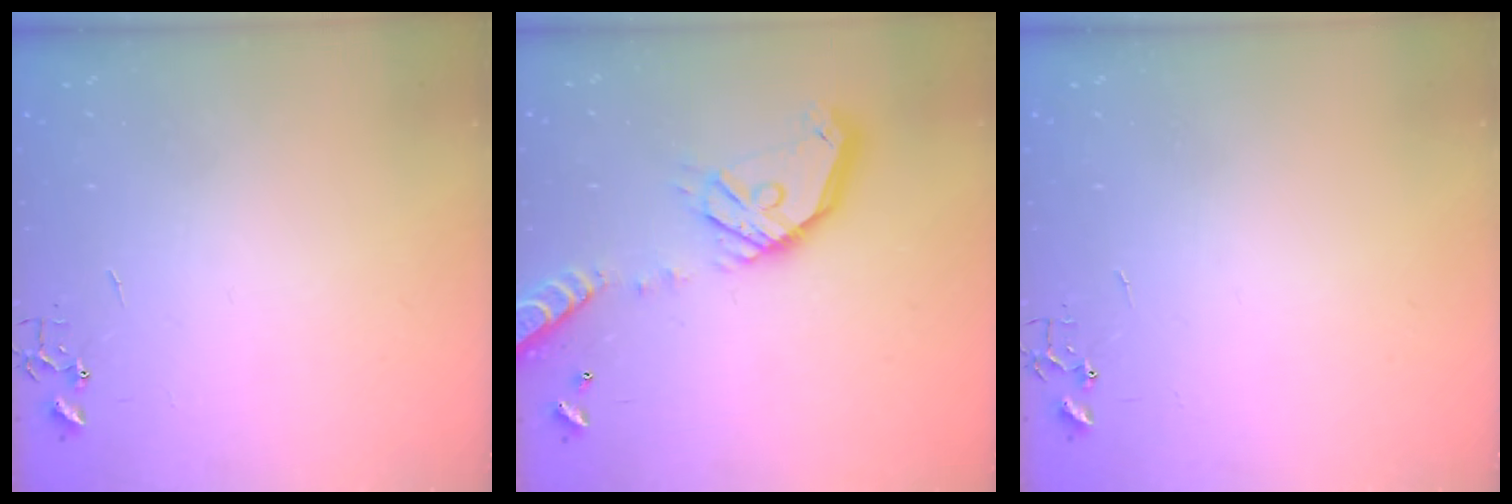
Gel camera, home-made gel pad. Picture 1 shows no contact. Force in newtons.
{"total": 19.5, "press": 19.2, "slide": 3.4}
{"total": 0.0}